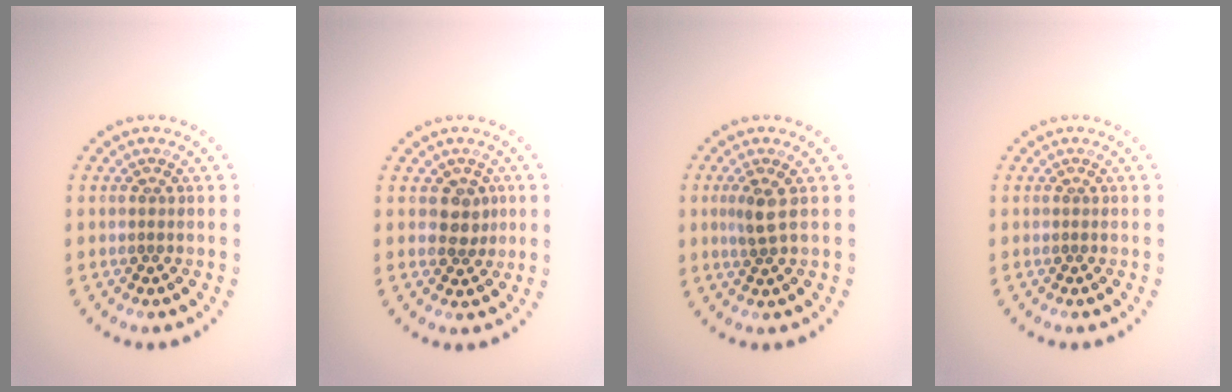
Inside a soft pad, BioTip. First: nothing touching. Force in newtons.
{"total": 2.0, "press": 1.8, "slide": 0.8}
{"total": 1.7, "press": 1.4, "slide": 0.9}
{"total": 0.0}